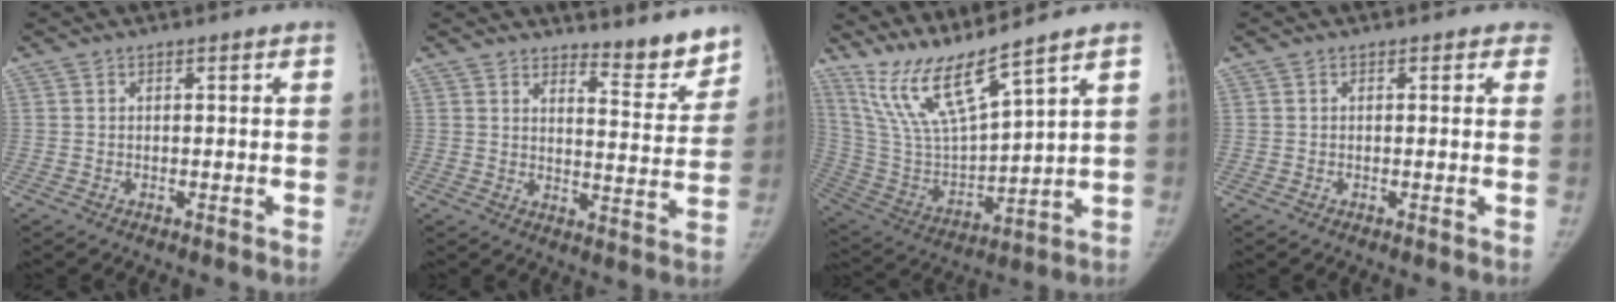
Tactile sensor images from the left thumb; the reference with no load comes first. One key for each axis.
{"total": 8.2, "fx": 7.6, "fy": 2.0, "fz": 2.4, "tx": 0.000, "ty": -0.076, "tz": 0.102}
{"total": 13.7, "fx": 11.2, "fy": 0.7, "fz": 7.8, "tx": -0.150, "ty": -0.068, "tz": 0.238}
{"total": 1.6, "fx": 1.2, "fy": 1.1, "fz": 0.3, "tx": 0.021, "ty": -0.003, "tz": -0.003}